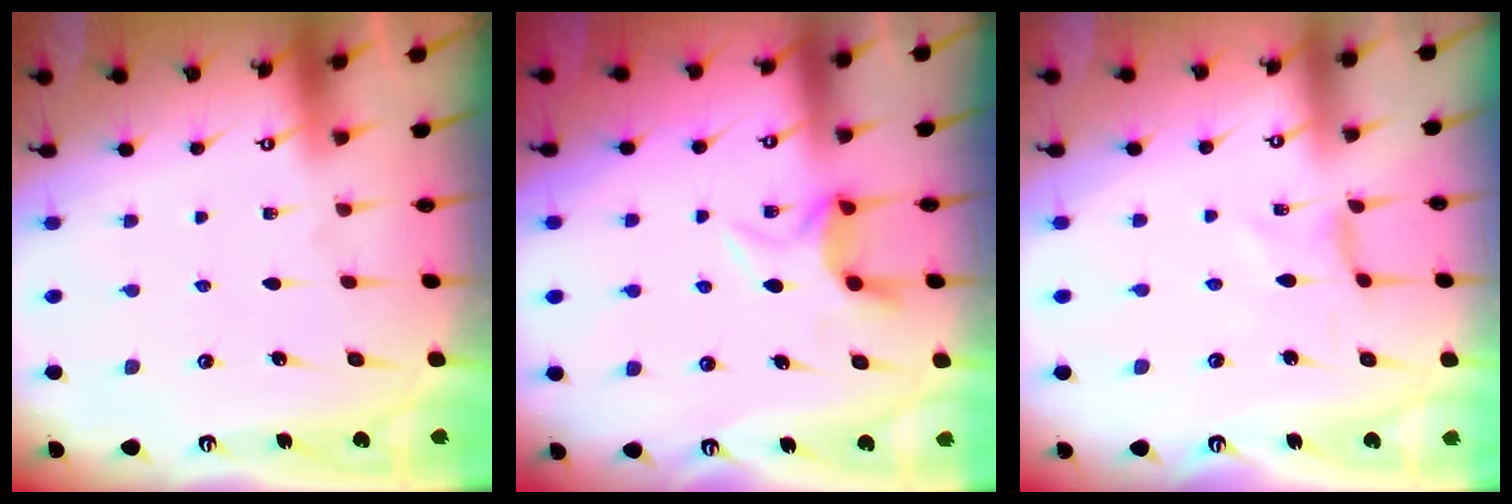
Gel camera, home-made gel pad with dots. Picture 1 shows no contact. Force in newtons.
{"total": 6.6, "press": 6.6, "slide": 0.7}
{"total": 0.0}